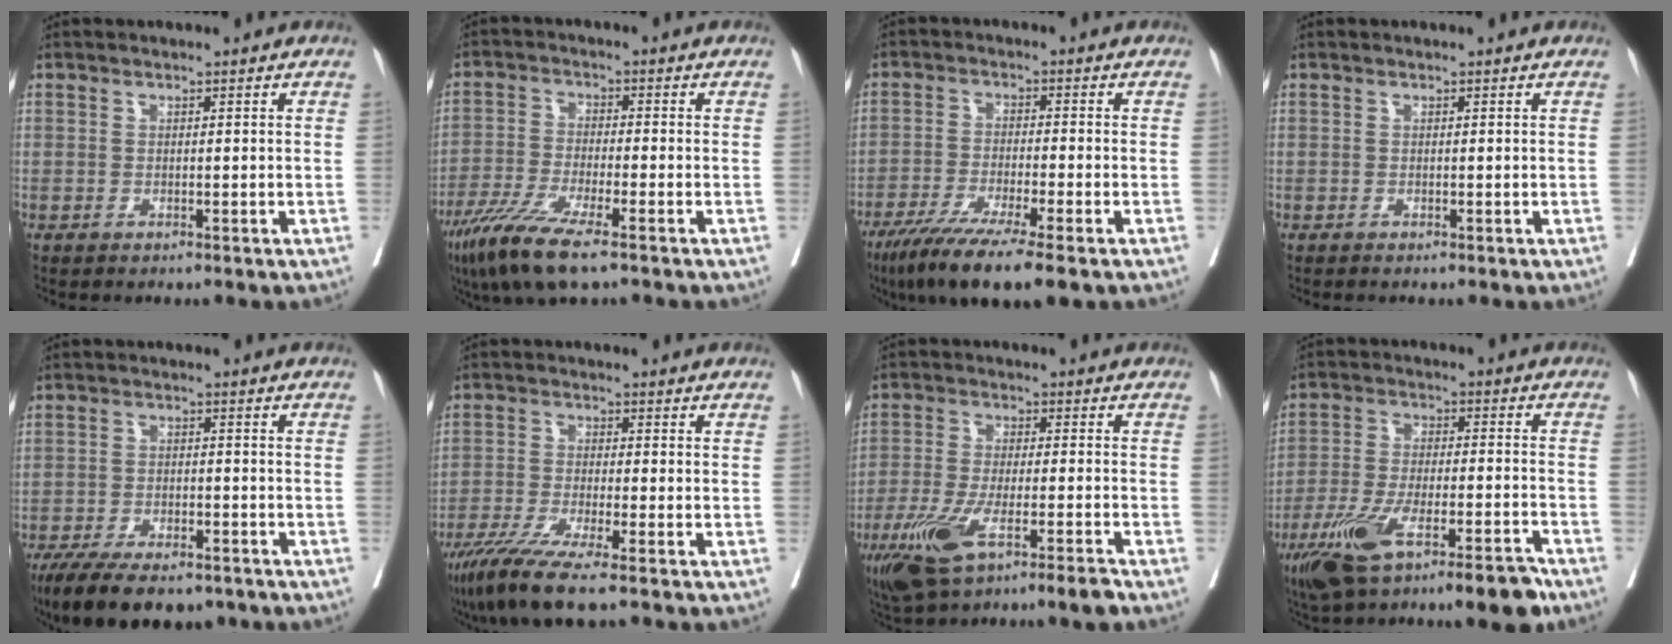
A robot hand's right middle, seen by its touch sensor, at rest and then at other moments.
{"total": 9.4, "force": [-6.2, 0.8, 7.0], "torque": [-0.138, -0.026, -0.113]}
{"total": 11.5, "force": [-7.7, 0.2, 8.4], "torque": [-0.135, -0.030, -0.125]}
{"total": 0.0}
{"total": 13.6, "force": [-10.1, 5.1, 7.6], "torque": [-0.136, -0.015, -0.156]}
{"total": 9.2, "force": [-6.7, -0.3, 6.3], "torque": [-0.106, -0.026, -0.115]}
{"total": 10.8, "force": [-6.5, 1.3, 8.6], "torque": [-0.162, -0.023, -0.113]}
{"total": 14.3, "force": [-9.2, 2.7, 10.5], "torque": [-0.188, -0.014, -0.156]}